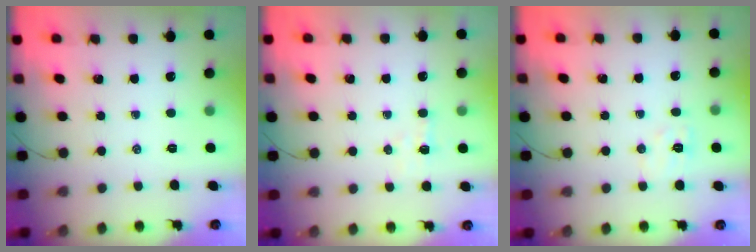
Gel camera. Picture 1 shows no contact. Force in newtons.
{"total": 3.3, "press": 3.2, "slide": 0.9}
{"total": 6.3, "press": 6.2, "slide": 1.4}